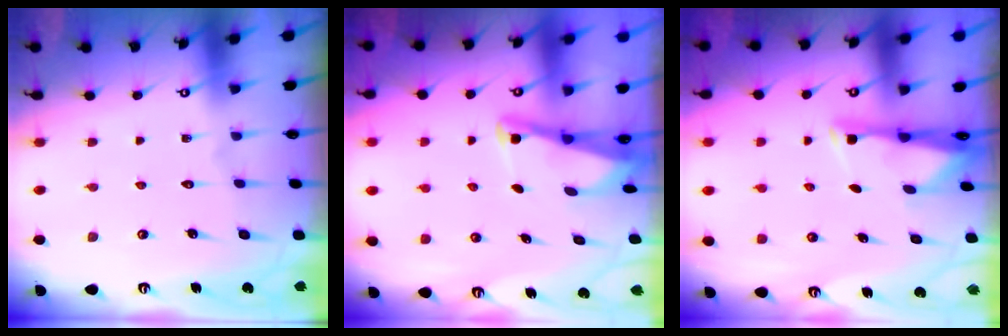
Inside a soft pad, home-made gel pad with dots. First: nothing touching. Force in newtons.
{"total": 3.0, "press": 3.0, "slide": 0.4}
{"total": 2.9, "press": 2.9, "slide": 0.4}